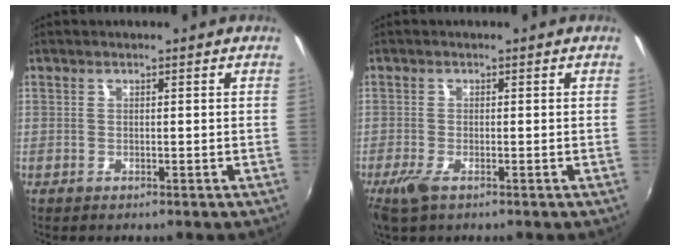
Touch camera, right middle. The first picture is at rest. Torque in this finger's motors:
{"motor_torque": [0.73, -0.66, 0.16, 0.03]}